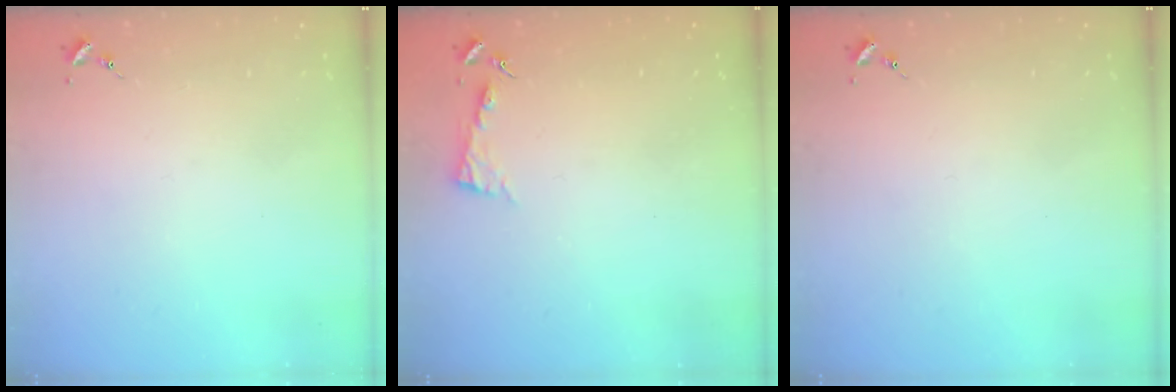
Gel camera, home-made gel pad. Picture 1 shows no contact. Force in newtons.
{"total": 3.9, "press": 3.9, "slide": 0.4}
{"total": 0.0}